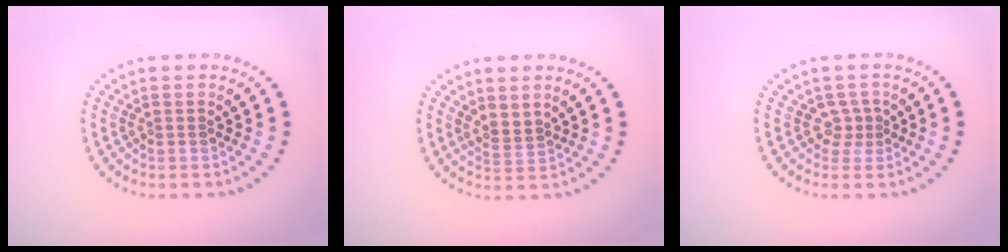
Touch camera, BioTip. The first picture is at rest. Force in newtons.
{"total": 1.6, "press": 1.3, "slide": 1.0}
{"total": 1.6, "press": 1.0, "slide": 1.2}